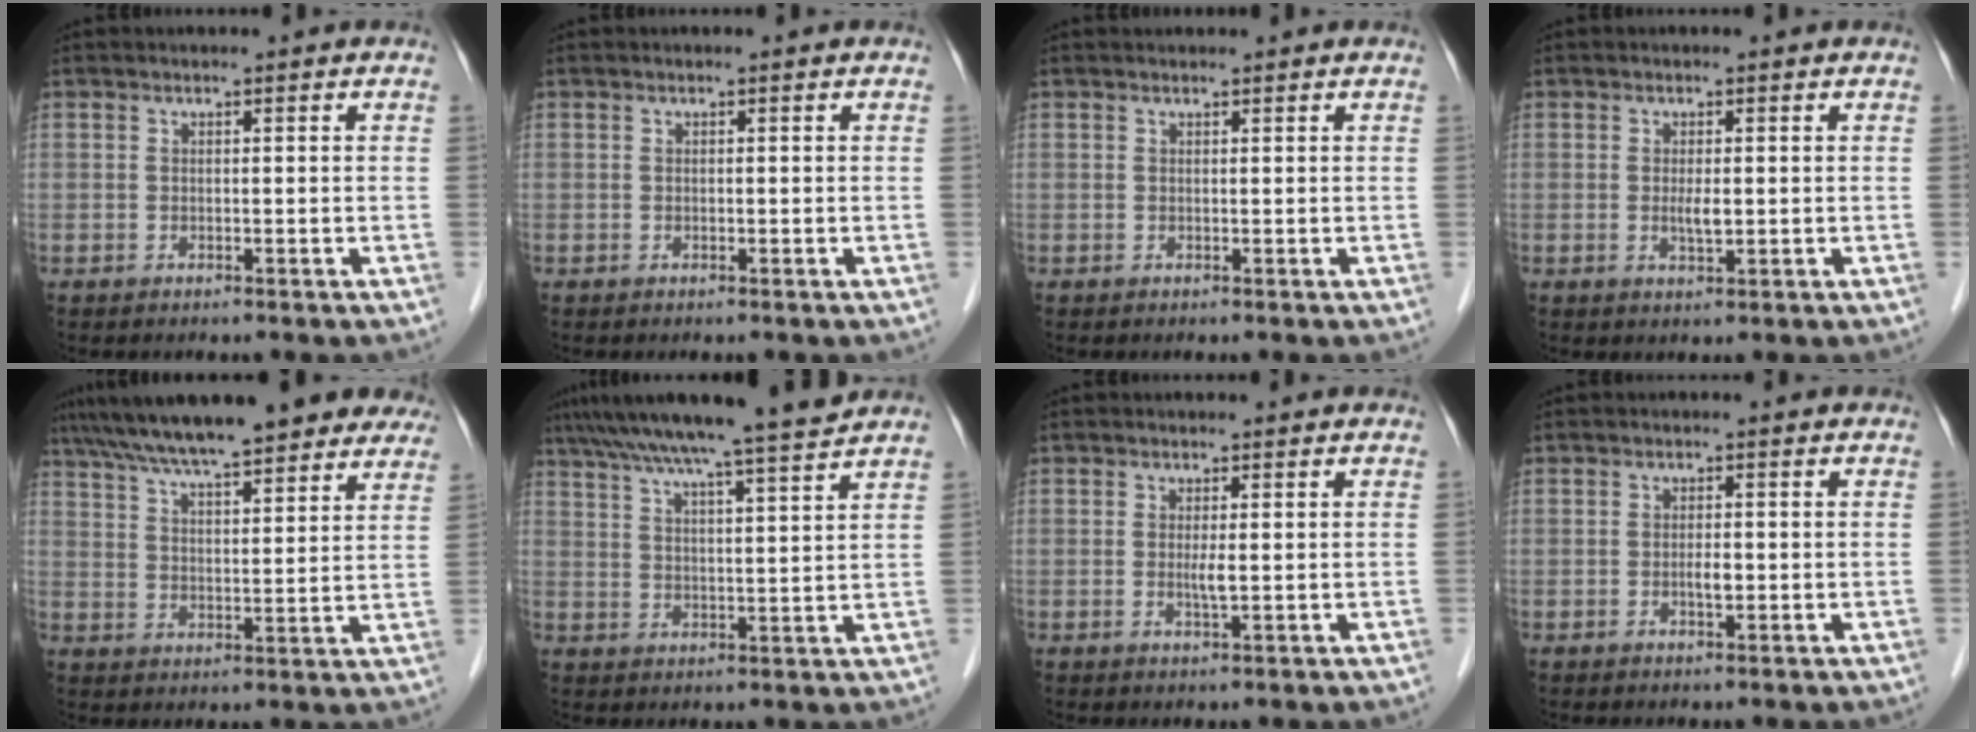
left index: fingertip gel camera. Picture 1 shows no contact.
{"total": 0.0}
{"total": 2.3, "force": [2.1, 0.3, 0.9], "torque": [-0.011, 0.025, 0.036]}
{"total": 2.0, "force": [0.0, 0.5, 1.9], "torque": [-0.039, -0.003, 0.002]}
{"total": 22.0, "force": [18.3, 4.1, 11.5], "torque": [-0.183, 0.039, 0.250]}
{"total": 13.8, "force": [12.0, -1.1, 6.7], "torque": [-0.116, 0.013, 0.177]}
{"total": 1.7, "force": [0.0, 0.1, 1.7], "torque": [-0.036, -0.003, 0.001]}
{"total": 1.6, "force": [-0.4, 0.4, 1.4], "torque": [-0.027, -0.001, -0.006]}